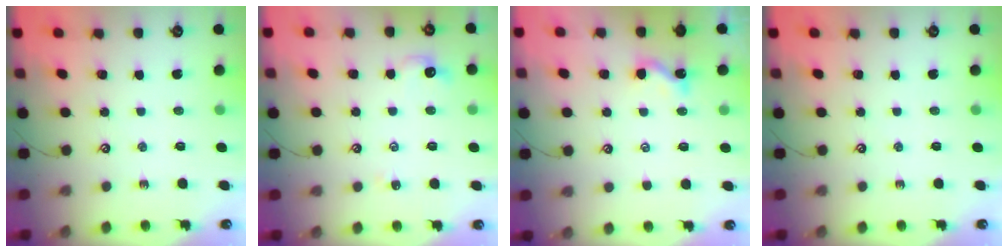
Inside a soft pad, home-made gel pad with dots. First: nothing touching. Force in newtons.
{"total": 2.7, "press": 2.6, "slide": 0.5}
{"total": 0.5, "press": 0.3, "slide": 0.4}
{"total": 0.0}